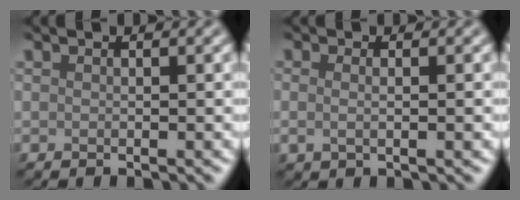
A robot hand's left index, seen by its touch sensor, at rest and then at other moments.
{"total": 1.8, "force": [0.1, 0.8, 1.6], "torque": [-0.021, -0.005, -0.002]}